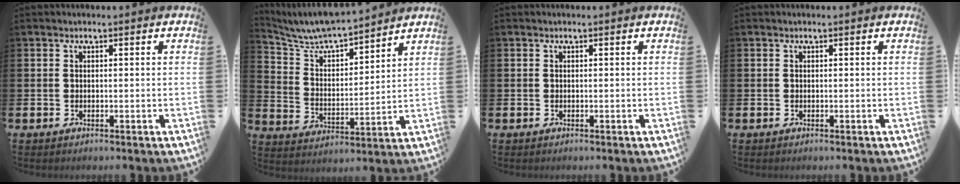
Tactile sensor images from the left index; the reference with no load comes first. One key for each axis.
{"total": 7.4, "fx": 7.1, "fy": 0.7, "fz": 1.6, "tx": -0.063, "ty": -0.057, "tz": 0.123}
{"total": 0.0}
{"total": 0.0}